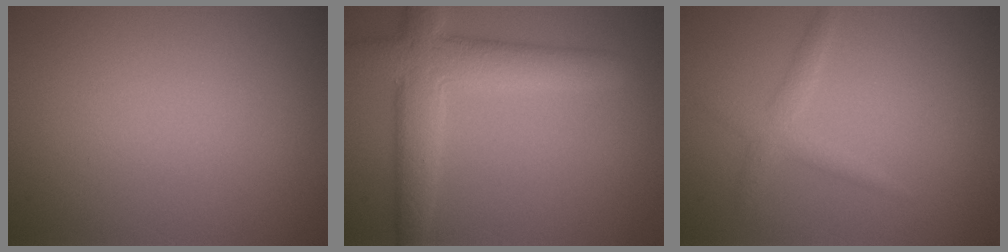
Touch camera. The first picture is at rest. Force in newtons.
{"total": 6.0, "press": 6.0, "slide": 0.5}
{"total": 1.7, "press": 1.7, "slide": 0.0}